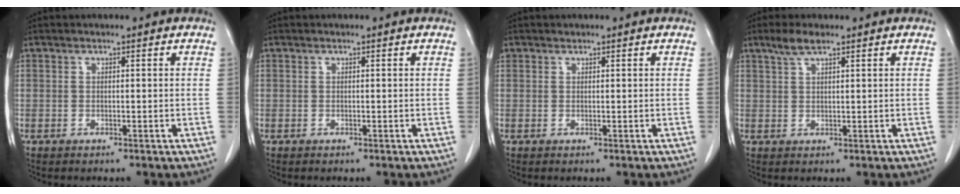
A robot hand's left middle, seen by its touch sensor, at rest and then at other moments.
{"total": 0.0}
{"total": 0.7, "force": [0.6, 0.4, 0.0], "torque": [-0.001, 0.009, 0.010]}
{"total": 3.0, "force": [2.2, 0.5, 2.0], "torque": [-0.047, 0.008, 0.045]}